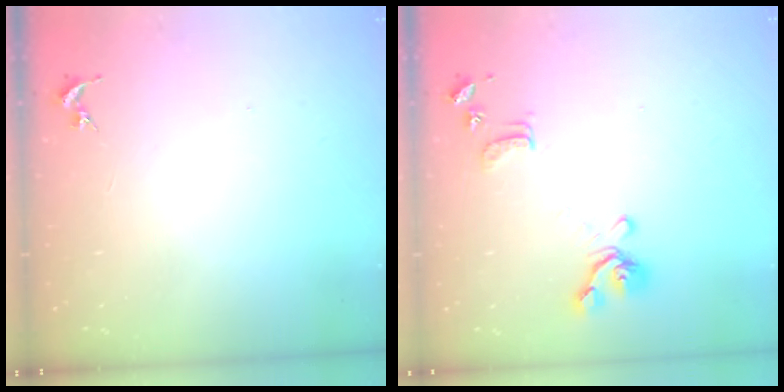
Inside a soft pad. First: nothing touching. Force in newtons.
{"total": 12.6, "press": 12.5, "slide": 1.4}